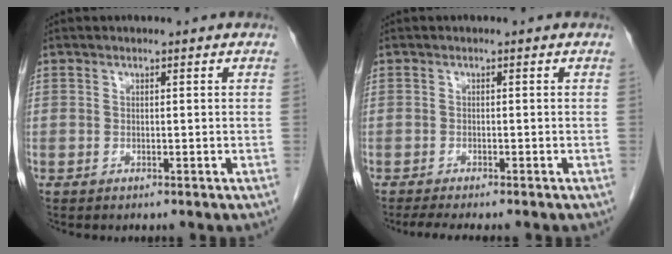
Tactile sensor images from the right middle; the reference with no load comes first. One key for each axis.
{"total": 4.1, "fx": -3.4, "fy": 0.3, "fz": 2.3, "tx": -0.035, "ty": -0.011, "tz": -0.051}